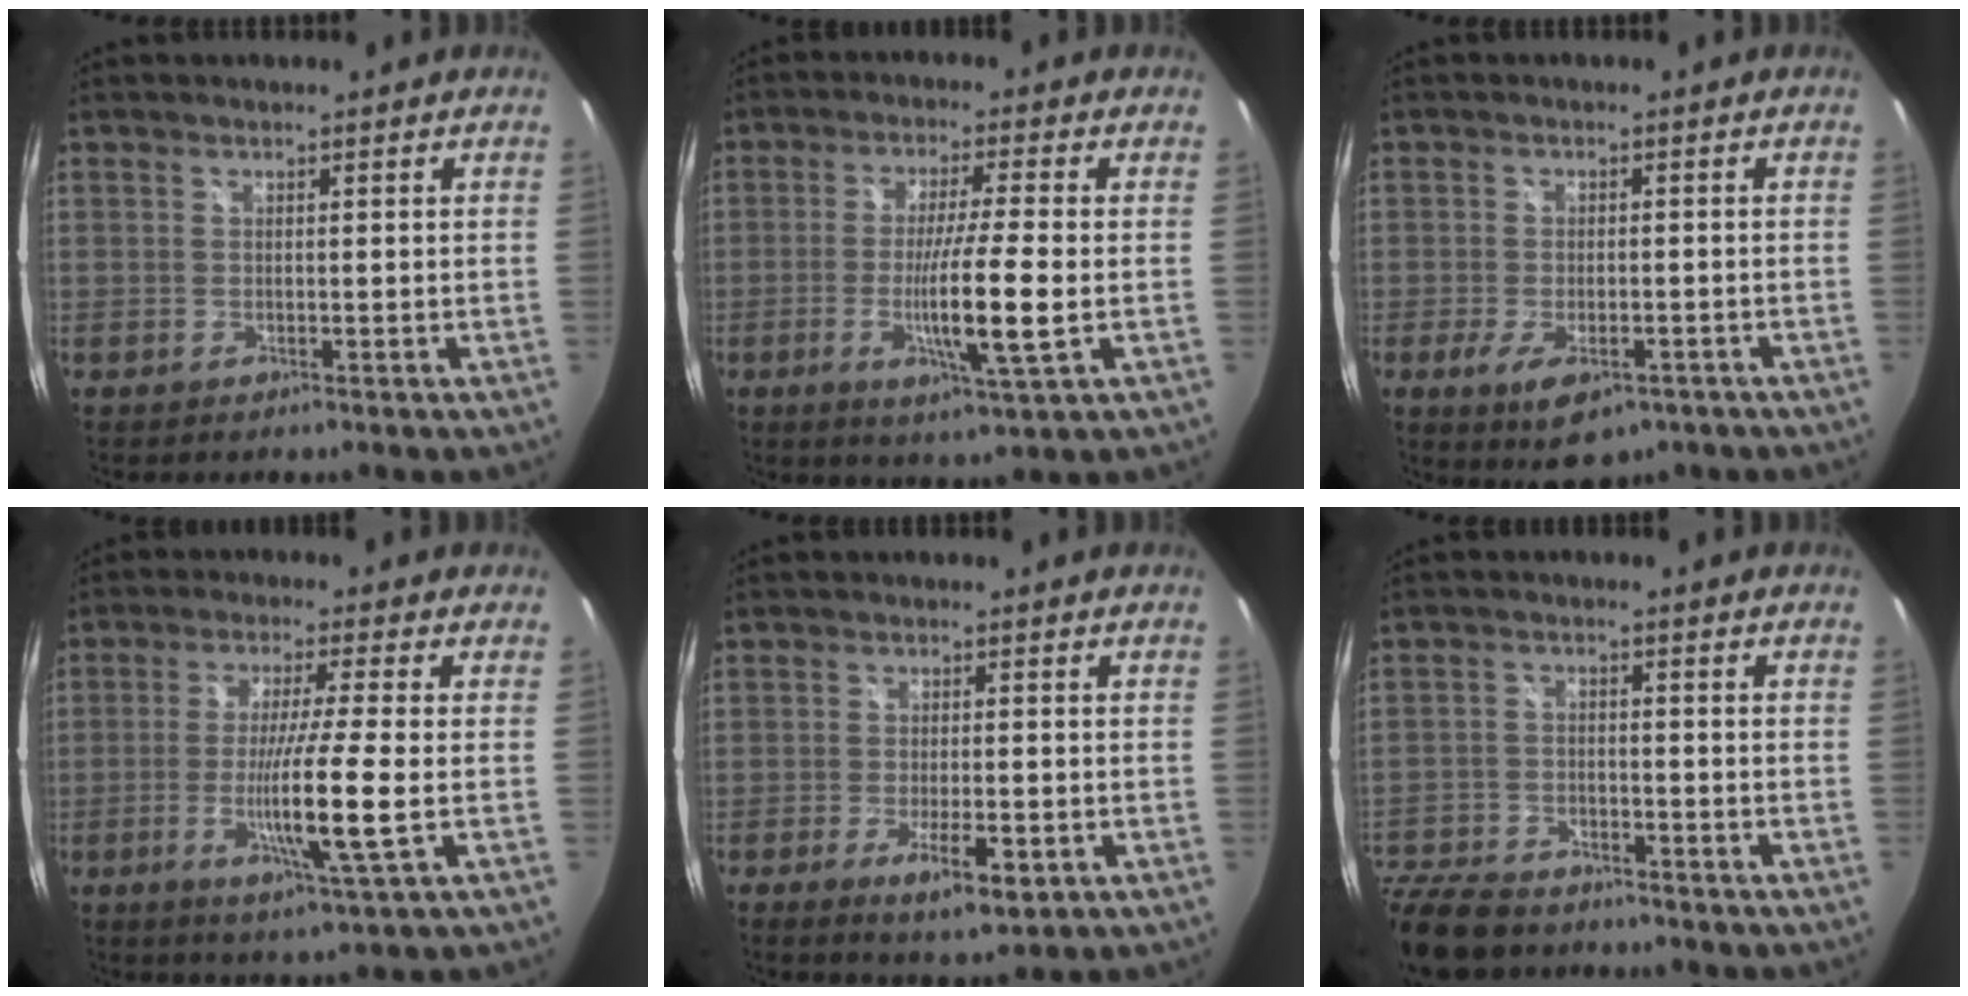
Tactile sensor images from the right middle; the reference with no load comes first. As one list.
[{"total": 10.0, "force": [-2.1, -0.5, 9.8], "torque": [-0.175, -0.017, -0.040]}, {"total": 7.7, "force": [-4.1, 3.6, 5.4], "torque": [-0.107, -0.023, -0.062]}, {"total": 10.2, "force": [-2.2, -1.3, 9.8], "torque": [-0.182, -0.019, -0.043]}, {"total": 6.4, "force": [-2.8, 1.9, 5.4], "torque": [-0.105, -0.015, -0.042]}, {"total": 14.1, "force": [-11.2, 6.5, 5.5], "torque": [-0.162, -0.014, -0.202]}]